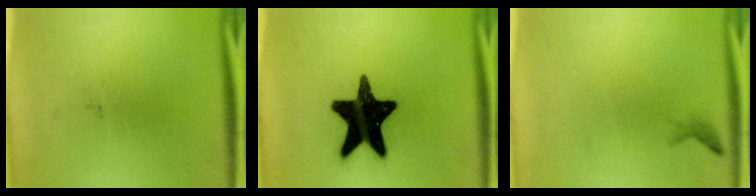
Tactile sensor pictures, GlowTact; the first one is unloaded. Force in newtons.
{"total": 19.7}
{"total": 0.7}